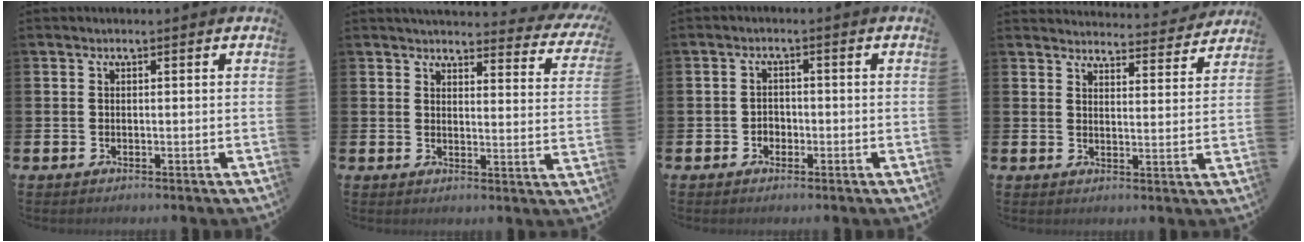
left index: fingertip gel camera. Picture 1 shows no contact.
{"total": 3.8, "force": [3.6, 0.9, 0.8], "torque": [-0.015, -0.028, 0.058]}
{"total": 1.8, "force": [-0.8, 1.5, 0.5], "torque": [-0.007, 0.001, -0.019]}
{"total": 4.1, "force": [4.1, 0.3, 0.1], "torque": [0.000, -0.036, 0.069]}